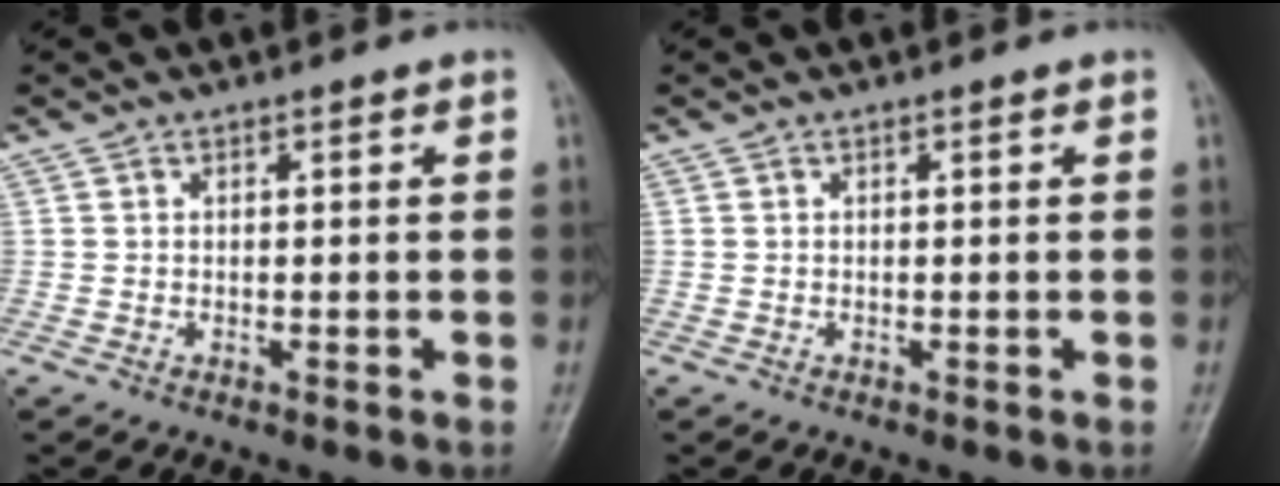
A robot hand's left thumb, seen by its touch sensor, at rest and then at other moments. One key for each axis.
{"total": 0.0}